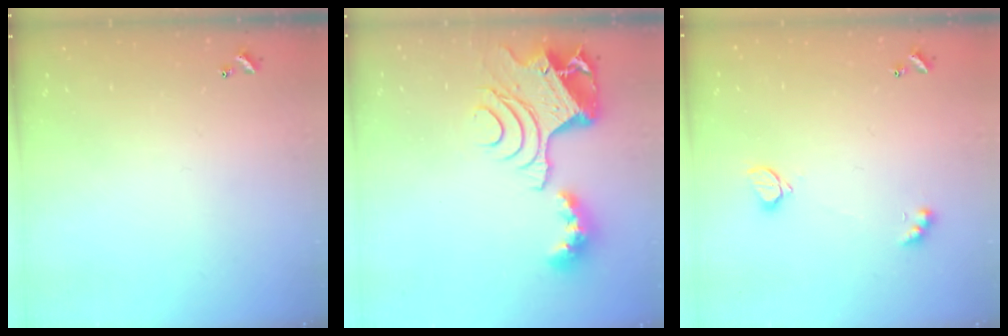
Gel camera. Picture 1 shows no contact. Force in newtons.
{"total": 11.7, "press": 11.6, "slide": 1.3}
{"total": 2.1, "press": 2.1, "slide": 0.5}